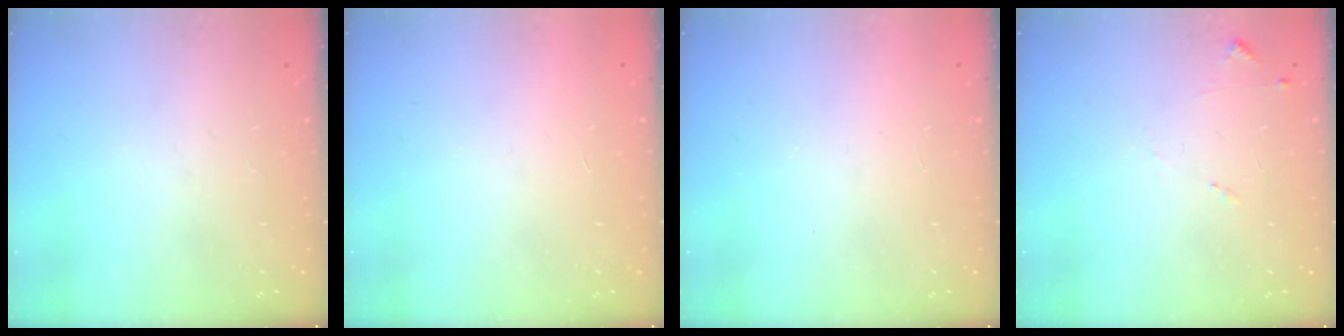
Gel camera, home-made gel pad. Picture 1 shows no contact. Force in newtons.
{"total": 1.7, "press": 1.7, "slide": 0.1}
{"total": 1.7, "press": 1.6, "slide": 0.1}
{"total": 6.7, "press": 6.6, "slide": 0.6}